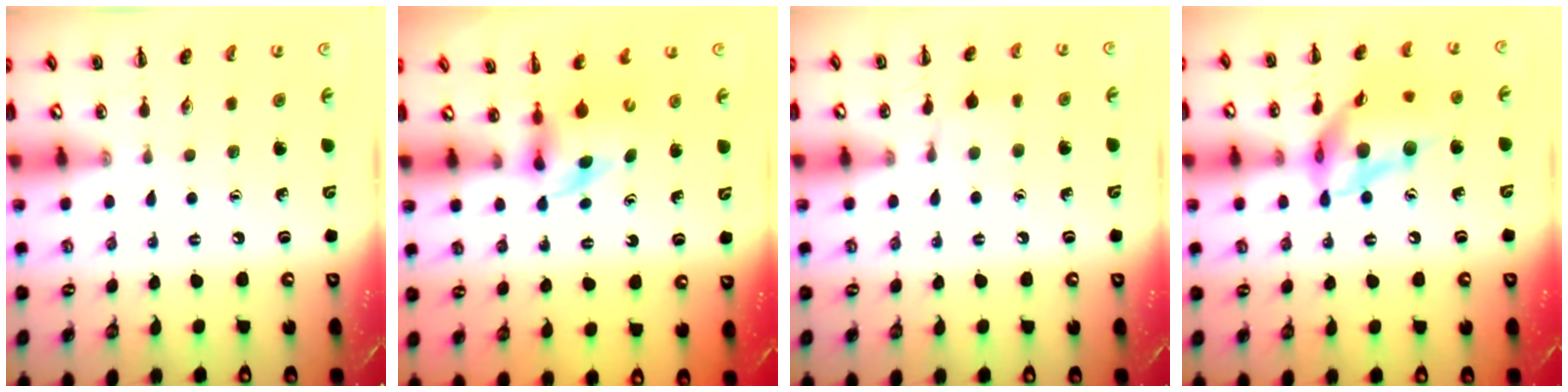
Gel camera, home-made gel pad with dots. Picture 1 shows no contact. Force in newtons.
{"total": 3.2, "press": 3.0, "slide": 1.1}
{"total": 7.3, "press": 6.9, "slide": 2.1}
{"total": 18.2, "press": 17.8, "slide": 4.0}